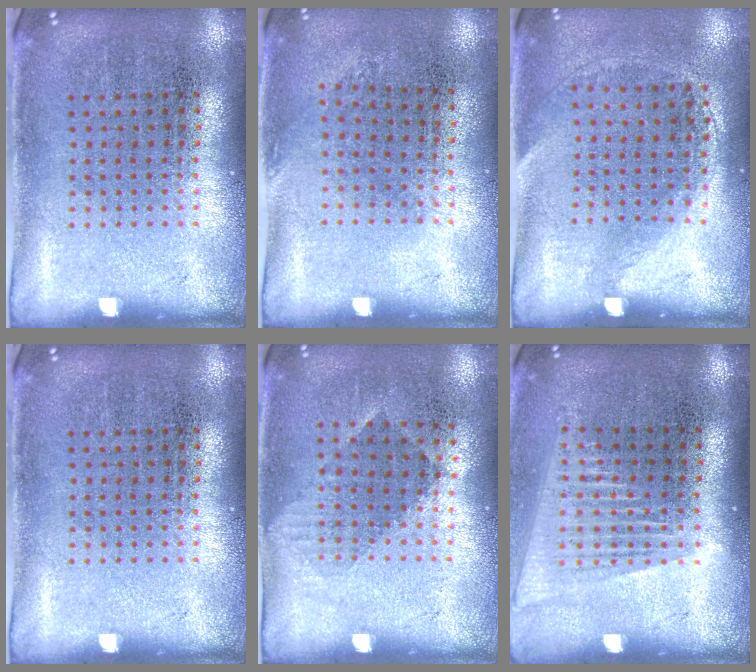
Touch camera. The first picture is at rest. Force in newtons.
{"total": 0.9, "press": 0.7, "slide": 0.6}
{"total": 1.4, "press": 1.0, "slide": 1.0}
{"total": 0.0}
{"total": 0.9, "press": 0.7, "slide": 0.6}
{"total": 1.5, "press": 1.3, "slide": 0.6}